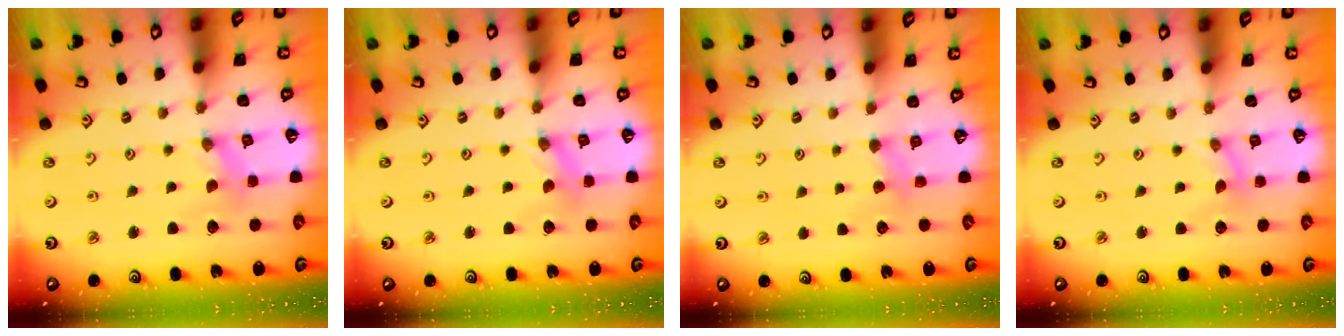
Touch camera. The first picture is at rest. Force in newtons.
{"total": 0.8, "press": 0.8, "slide": 0.2}
{"total": 3.2, "press": 3.2, "slide": 0.4}
{"total": 0.0}